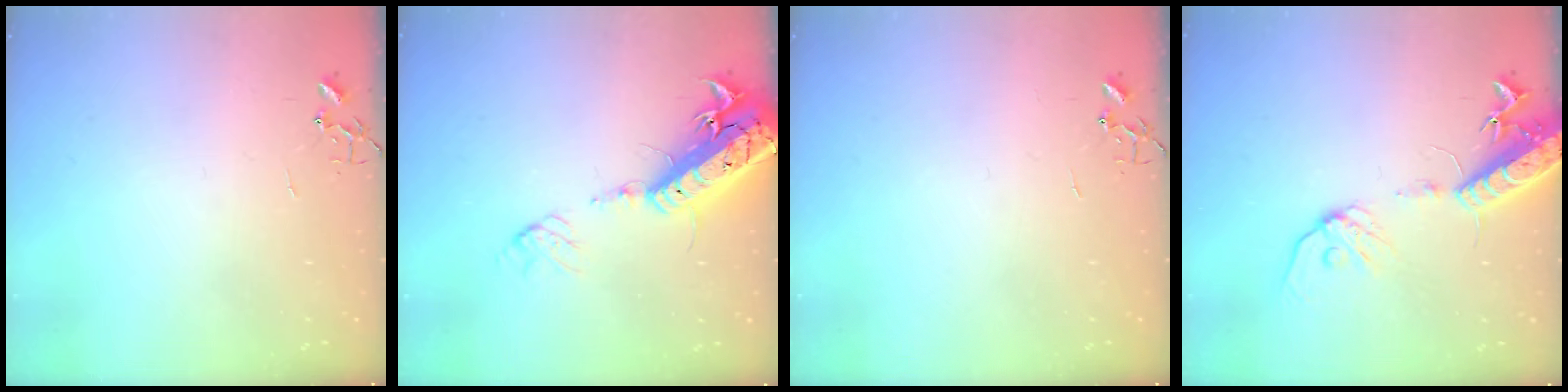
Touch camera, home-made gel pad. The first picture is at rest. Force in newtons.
{"total": 19.9, "press": 19.4, "slide": 4.6}
{"total": 0.0}
{"total": 15.2, "press": 14.8, "slide": 3.4}